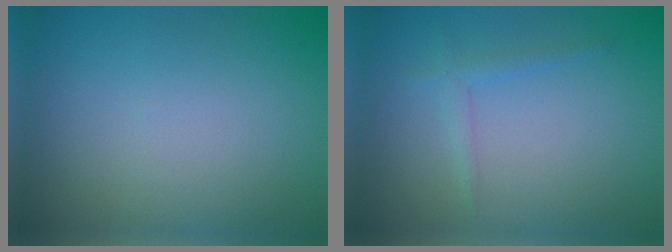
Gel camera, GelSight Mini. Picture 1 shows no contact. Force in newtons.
{"total": 1.2, "press": 1.2, "slide": 0.1}